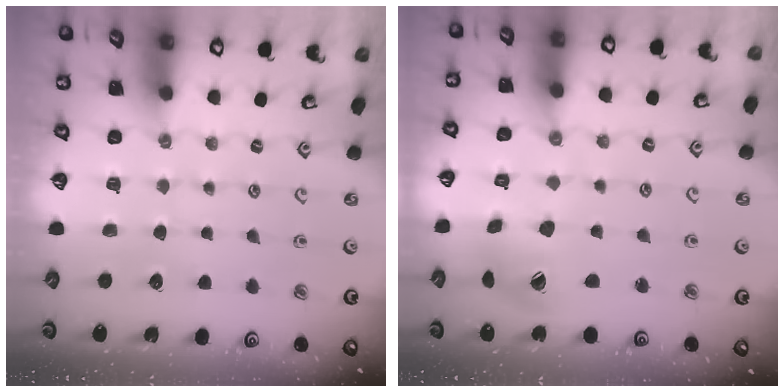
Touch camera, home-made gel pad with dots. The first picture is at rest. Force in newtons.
{"total": 10.6, "press": 10.5, "slide": 1.3}